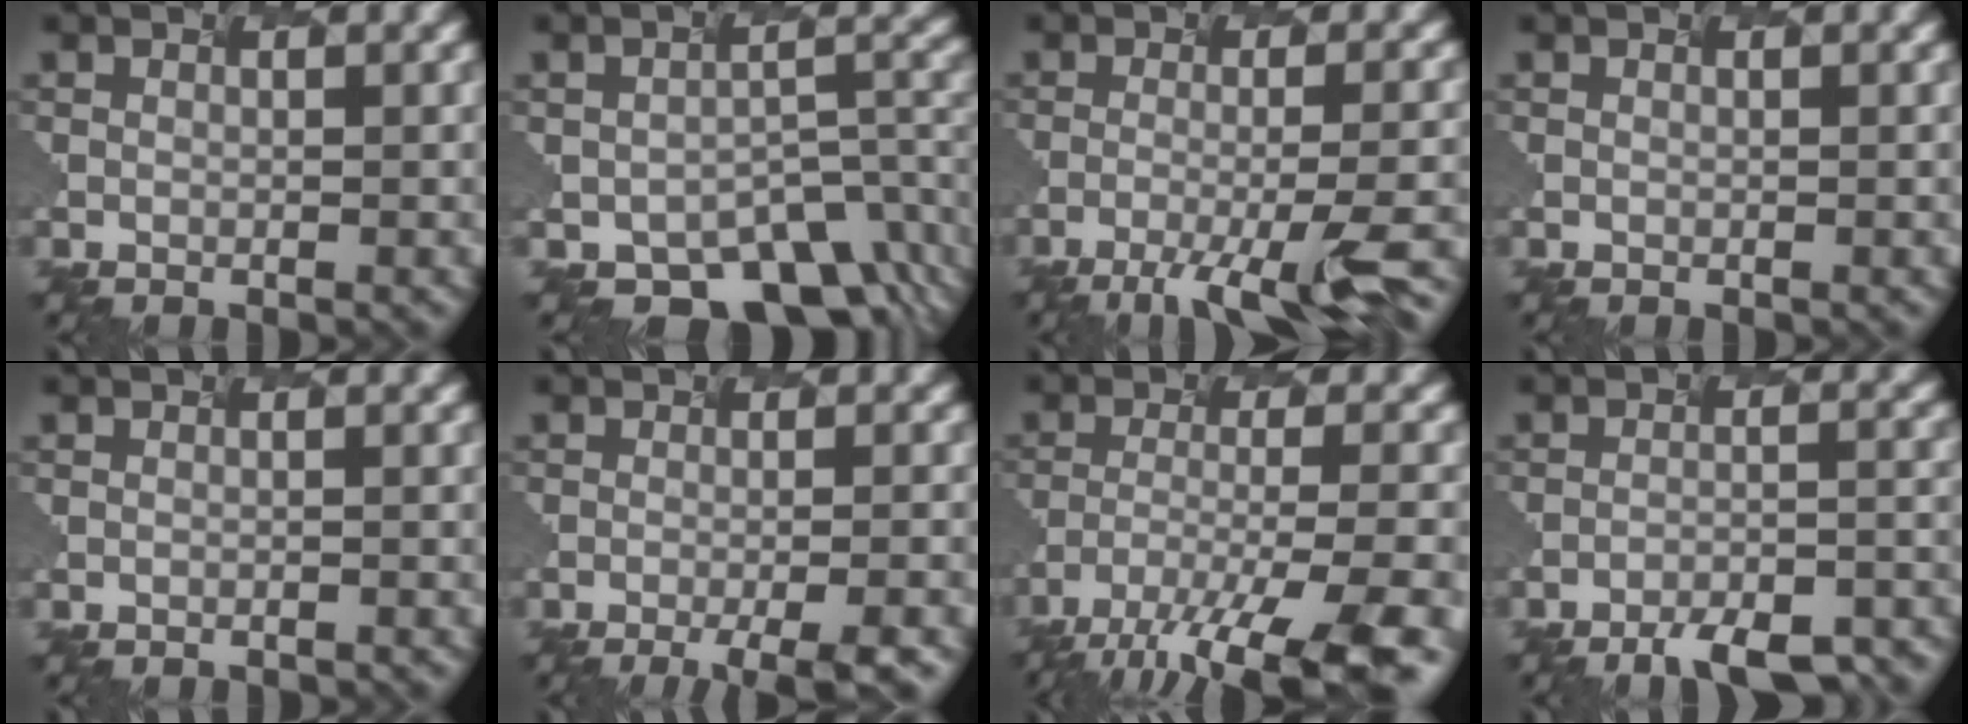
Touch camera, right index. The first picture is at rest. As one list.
[{"total": 7.9, "force": [-5.8, 3.7, 3.9], "torque": [-0.039, -0.019, -0.079]}, {"total": 9.8, "force": [-5.6, 2.0, 7.7], "torque": [-0.106, -0.007, -0.075]}, {"total": 0.0}, {"total": 0.6, "force": [-0.3, 0.2, 0.5], "torque": [0.002, 0.004, -0.002]}, {"total": 5.7, "force": [-2.8, 1.1, 4.8], "torque": [-0.045, -0.003, -0.020]}, {"total": 12.1, "force": [-9.2, 2.0, 7.7], "torque": [-0.128, -0.018, -0.129]}, {"total": 9.0, "force": [-7.6, 1.8, 4.5], "torque": [-0.067, -0.008, -0.089]}]